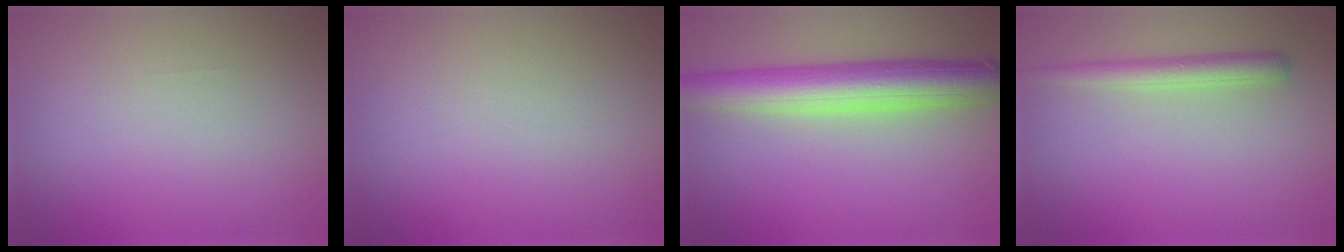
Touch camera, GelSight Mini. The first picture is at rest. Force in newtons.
{"total": 0.0}
{"total": 7.1, "press": 7.1, "slide": 0.3}
{"total": 2.3, "press": 2.3, "slide": 0.2}